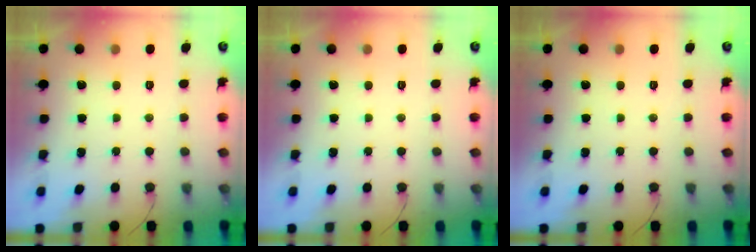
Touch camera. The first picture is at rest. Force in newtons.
{"total": 0.0}
{"total": 0.0}